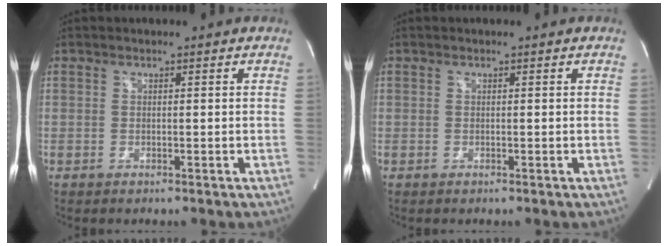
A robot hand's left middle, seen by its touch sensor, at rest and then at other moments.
{"total": 0.0}